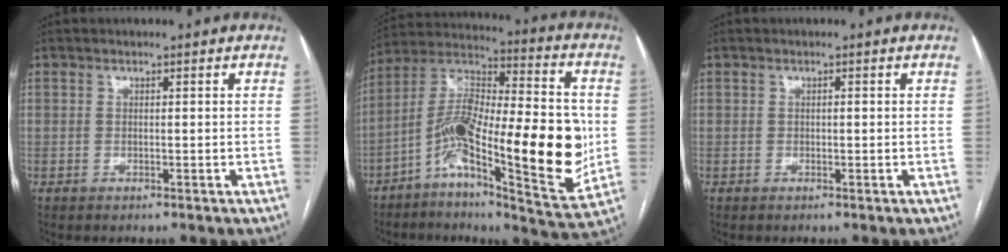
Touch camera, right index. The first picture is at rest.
{"total": 23.0, "force": [-4.3, 5.1, 22.0], "torque": [-0.362, 0.013, -0.071]}
{"total": 0.0}